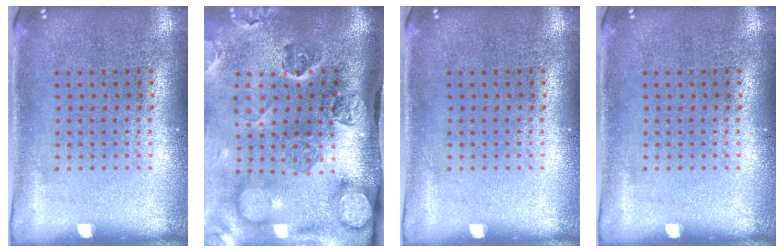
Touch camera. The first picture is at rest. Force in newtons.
{"total": 5.1, "press": 3.7, "slide": 3.5}
{"total": 0.0}
{"total": 0.0}